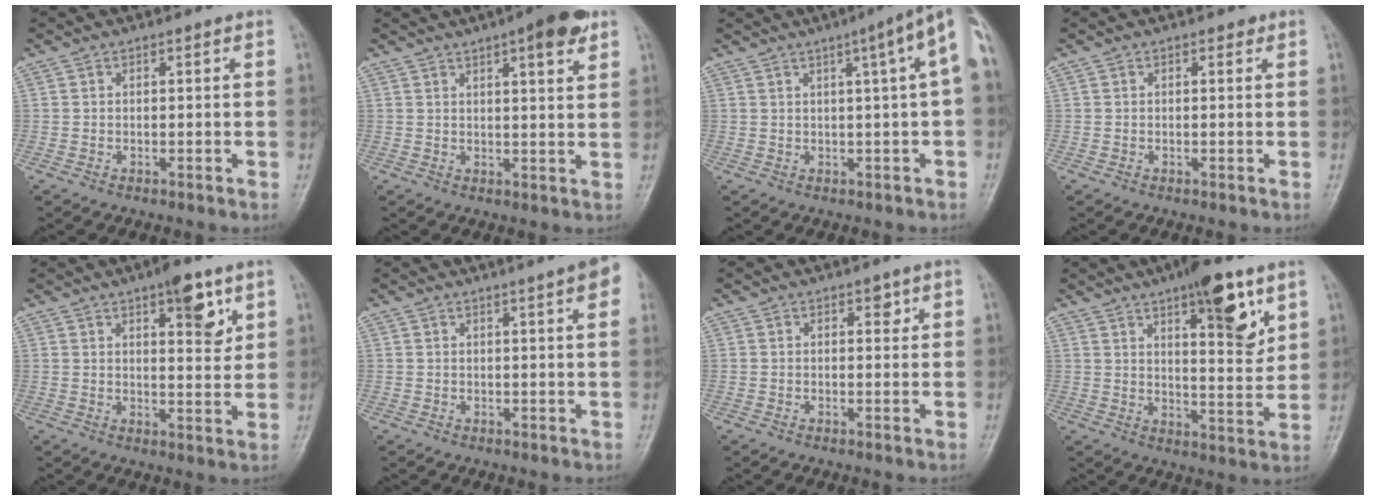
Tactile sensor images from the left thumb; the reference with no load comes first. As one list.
[{"total": 8.1, "force": [4.7, 2.0, 6.3], "torque": [-0.070, -0.017, 0.059]}, {"total": 8.7, "force": [2.4, 0.6, 8.3], "torque": [-0.102, 0.022, 0.023]}, {"total": 0.7, "force": [0.3, 0.5, 0.5], "torque": [0.001, 0.001, 0.001]}, {"total": 8.1, "force": [4.1, 2.9, 6.4], "torque": [-0.067, -0.021, 0.056]}, {"total": 6.3, "force": [3.2, 0.6, 5.4], "torque": [-0.056, 0.004, 0.035]}, {"total": 1.8, "force": [0.9, 1.0, 1.2], "torque": [-0.001, -0.001, 0.011]}, {"total": 13.2, "force": [6.9, 4.0, 10.5], "torque": [-0.124, -0.039, 0.102]}]